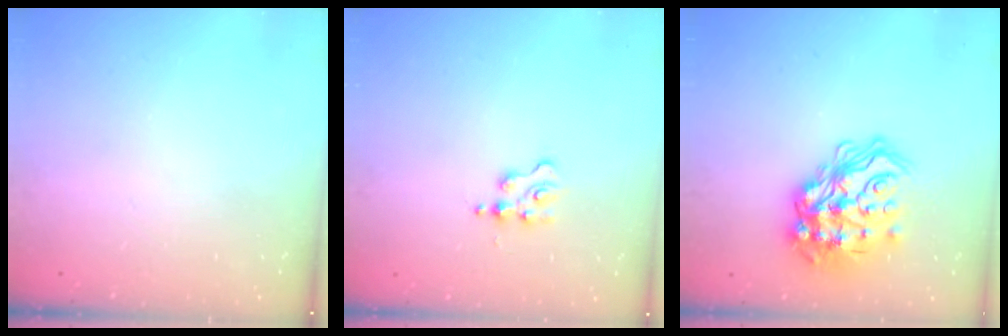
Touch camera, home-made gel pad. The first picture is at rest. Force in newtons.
{"total": 1.7, "press": 1.7, "slide": 0.2}
{"total": 21.4, "press": 21.3, "slide": 1.7}